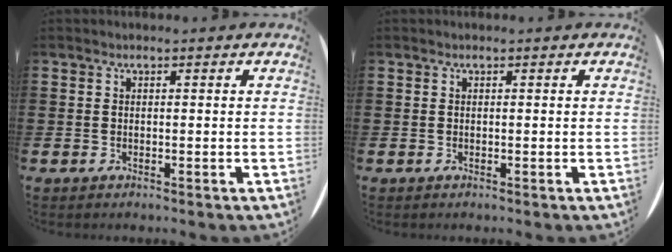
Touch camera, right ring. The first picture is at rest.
{"total": 0.0}